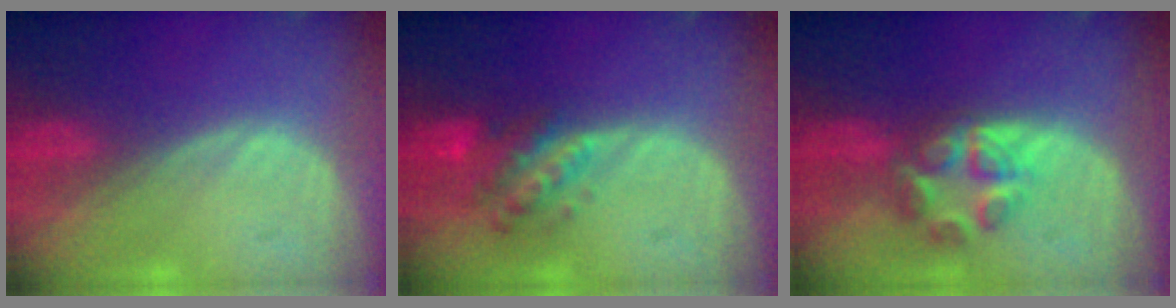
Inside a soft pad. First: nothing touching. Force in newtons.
{"total": 5.9, "press": 5.6, "slide": 1.8}
{"total": 6.4, "press": 5.6, "slide": 3.1}